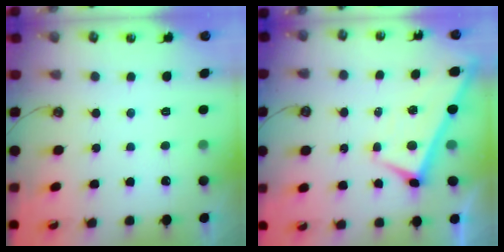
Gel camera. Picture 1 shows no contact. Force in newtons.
{"total": 2.2, "press": 2.2, "slide": 0.3}